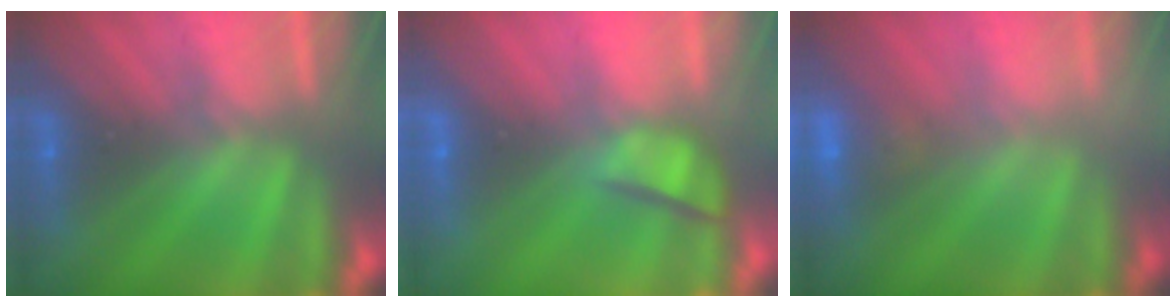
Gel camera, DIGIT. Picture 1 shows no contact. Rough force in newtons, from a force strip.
{"total": 4.2}
{"total": 2.2}